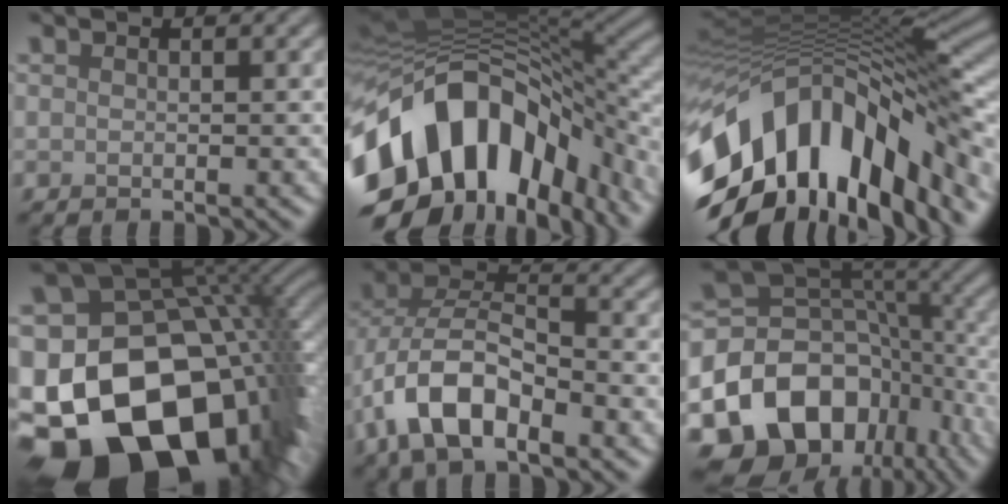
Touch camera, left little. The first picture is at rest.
{"total": 16.5, "force": [-6.3, 10.3, 11.2], "torque": [-0.208, -0.011, -0.097]}
{"total": 16.5, "force": [-6.8, 8.9, 12.2], "torque": [-0.213, 0.002, -0.118]}
{"total": 21.8, "force": [-7.0, 14.9, 14.4], "torque": [-0.279, -0.035, -0.091]}
{"total": 8.8, "force": [-3.7, 4.7, 6.5], "torque": [-0.127, 0.008, -0.078]}
{"total": 15.2, "force": [-7.1, 11.0, 7.6], "torque": [-0.156, 0.002, -0.119]}